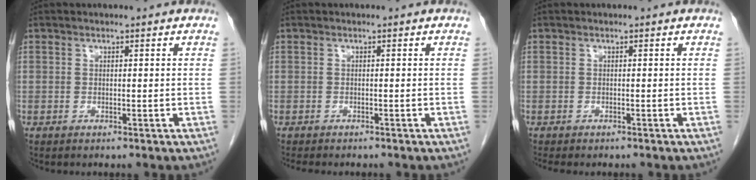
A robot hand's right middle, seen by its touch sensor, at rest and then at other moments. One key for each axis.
{"total": 4.3, "fx": -3.7, "fy": 1.1, "fz": 1.9, "tx": -0.026, "ty": -0.008, "tz": -0.046}
{"total": 3.1, "fx": -2.6, "fy": 0.9, "fz": 1.4, "tx": -0.018, "ty": -0.006, "tz": -0.029}